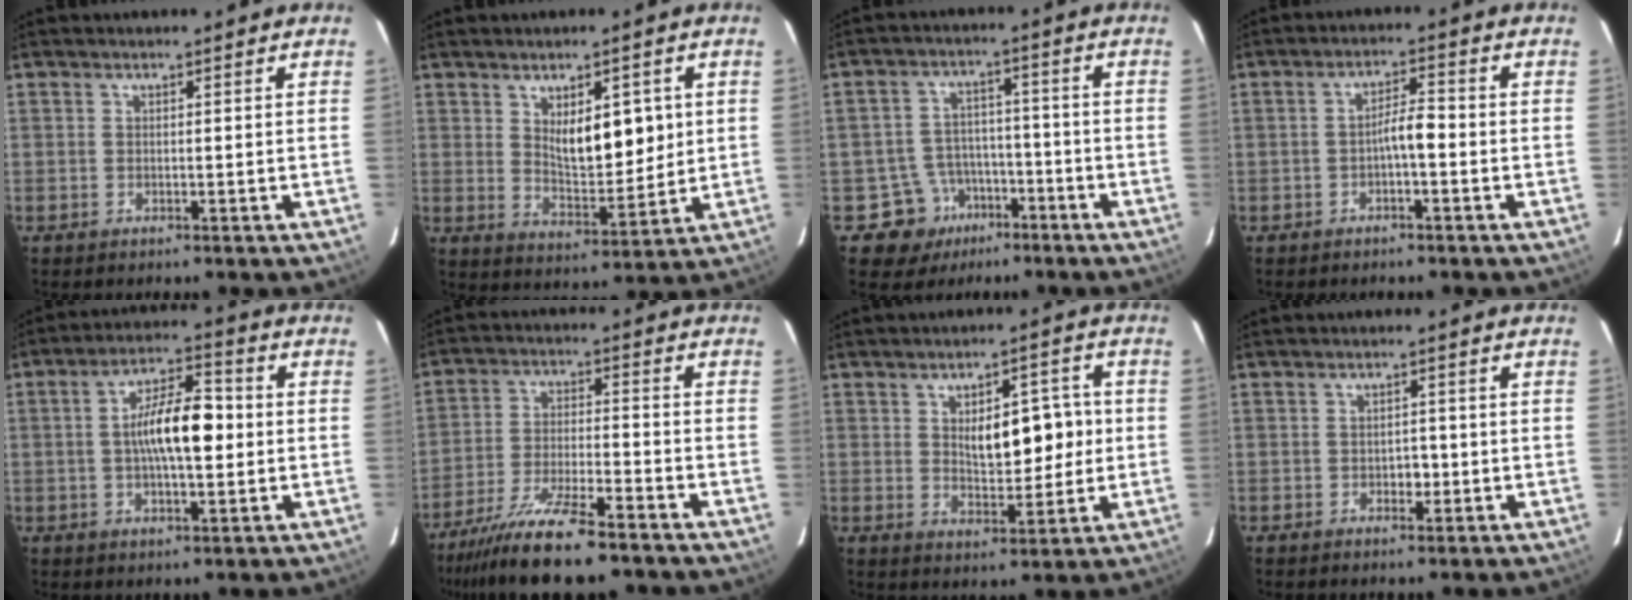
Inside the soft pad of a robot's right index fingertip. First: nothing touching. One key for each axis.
{"total": 8.6, "fx": 2.3, "fy": 3.4, "fz": 7.5, "tx": -0.117, "ty": -0.006, "tz": 0.048}
{"total": 7.9, "fx": -3.8, "fy": 6.9, "fz": 0.1, "tx": 0.006, "ty": 0.021, "tz": -0.052}
{"total": 3.4, "fx": -1.0, "fy": 0.6, "fz": 3.2, "tx": -0.051, "ty": 0.011, "tz": -0.016}
{"total": 10.1, "fx": 0.0, "fy": 3.0, "fz": 9.7, "tx": -0.175, "ty": 0.020, "tz": -0.003}
{"total": 13.0, "fx": -10.2, "fy": 1.3, "fz": 8.1, "tx": -0.147, "ty": -0.029, "tz": -0.176}
{"total": 8.6, "fx": 1.0, "fy": 3.9, "fz": 7.6, "tx": -0.108, "ty": 0.014, "tz": 0.026}
{"total": 1.8, "fx": -0.6, "fy": 1.1, "fz": 1.3, "tx": -0.016, "ty": 0.004, "tz": -0.006}